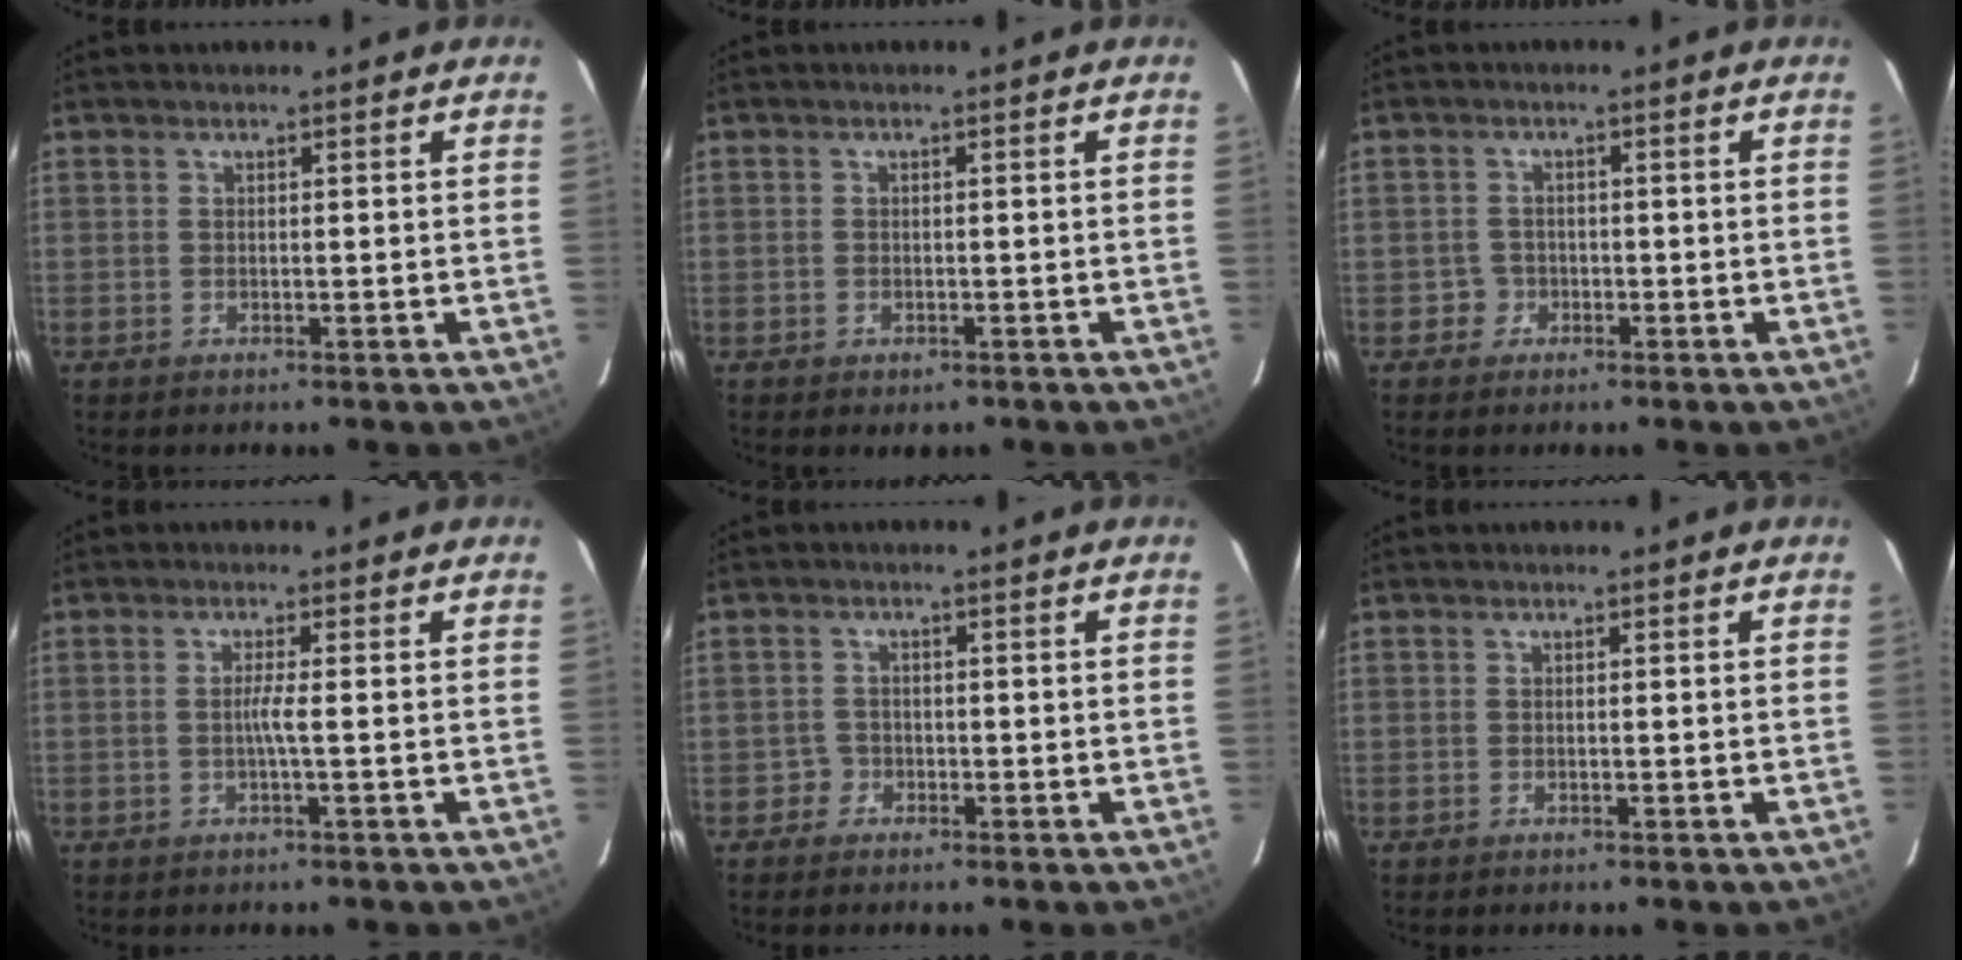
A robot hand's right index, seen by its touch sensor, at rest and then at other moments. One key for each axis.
{"total": 1.4, "fx": -0.7, "fy": 1.1, "fz": 0.6, "tx": -0.011, "ty": 0.001, "tz": -0.001}
{"total": 2.1, "fx": -0.8, "fy": 2.0, "fz": -0.2, "tx": 0.012, "ty": 0.011, "tz": -0.019}
{"total": 3.2, "fx": 0.0, "fy": -0.9, "fz": 3.0, "tx": -0.058, "ty": -0.004, "tz": -0.002}
{"total": 1.6, "fx": -0.8, "fy": 1.3, "fz": -0.3, "tx": 0.011, "ty": 0.009, "tz": -0.022}
{"total": 0.0}